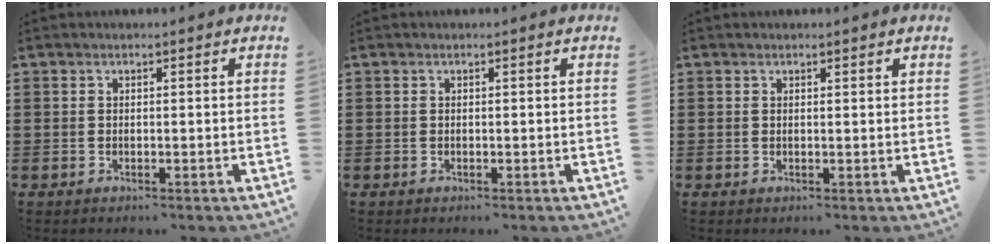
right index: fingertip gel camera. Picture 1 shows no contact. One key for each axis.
{"total": 0.0}
{"total": 0.5, "fx": 0.4, "fy": 0.0, "fz": 0.3, "tx": -0.007, "ty": 0.000, "tz": 0.009}